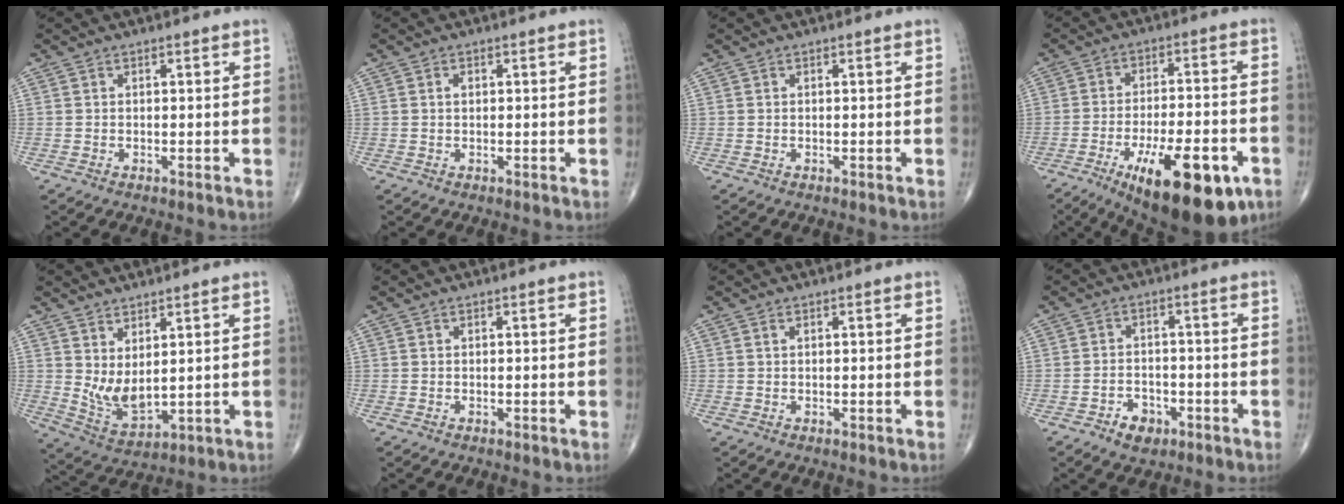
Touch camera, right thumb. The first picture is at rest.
{"total": 1.9, "force": [0.6, 1.1, 1.4], "torque": [-0.023, 0.000, 0.011]}
{"total": 0.0}
{"total": 20.3, "force": [-9.5, 7.4, 16.3], "torque": [-0.214, 0.027, -0.132]}
{"total": 7.4, "force": [2.2, 3.5, 6.2], "torque": [-0.109, -0.034, 0.058]}
{"total": 0.0}
{"total": 0.6, "force": [0.3, 0.3, 0.3], "torque": [-0.008, 0.003, 0.008]}
{"total": 4.8, "force": [-2.7, 3.2, 2.3], "torque": [-0.023, 0.020, -0.039]}